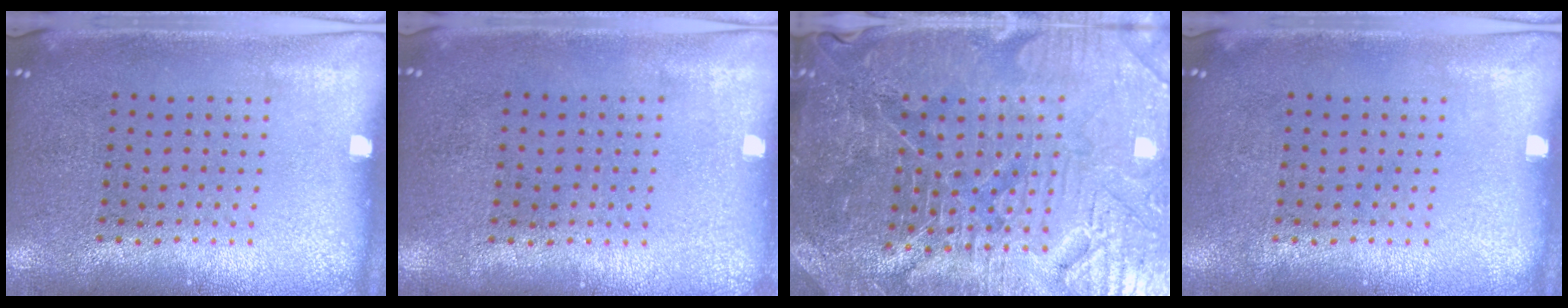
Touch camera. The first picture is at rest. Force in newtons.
{"total": 0.0}
{"total": 5.3, "press": 5.0, "slide": 1.8}
{"total": 0.0}